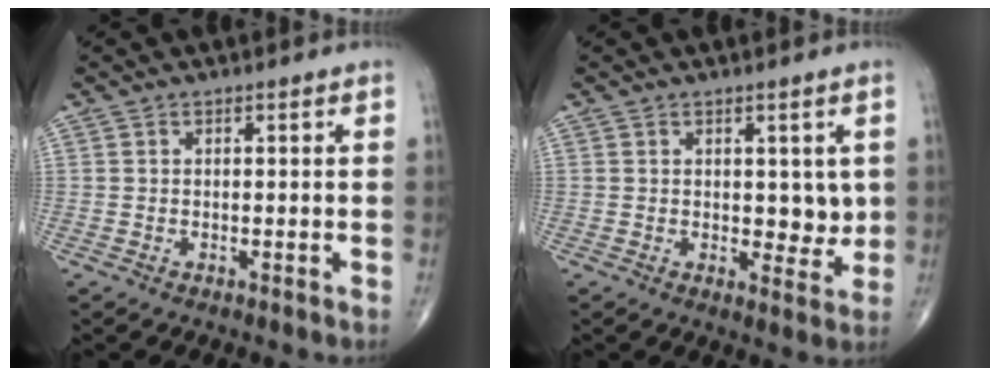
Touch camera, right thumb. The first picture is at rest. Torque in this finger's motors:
{"motor_torque": [-0.28, -0.25, -0.11, -0.06, 0.08]}